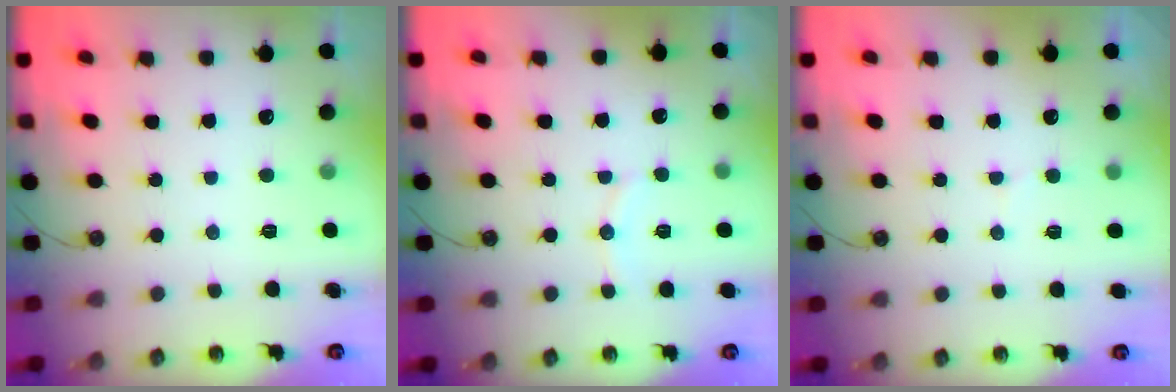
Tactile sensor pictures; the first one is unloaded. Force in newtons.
{"total": 5.7, "press": 5.5, "slide": 1.5}
{"total": 3.9, "press": 3.5, "slide": 1.7}